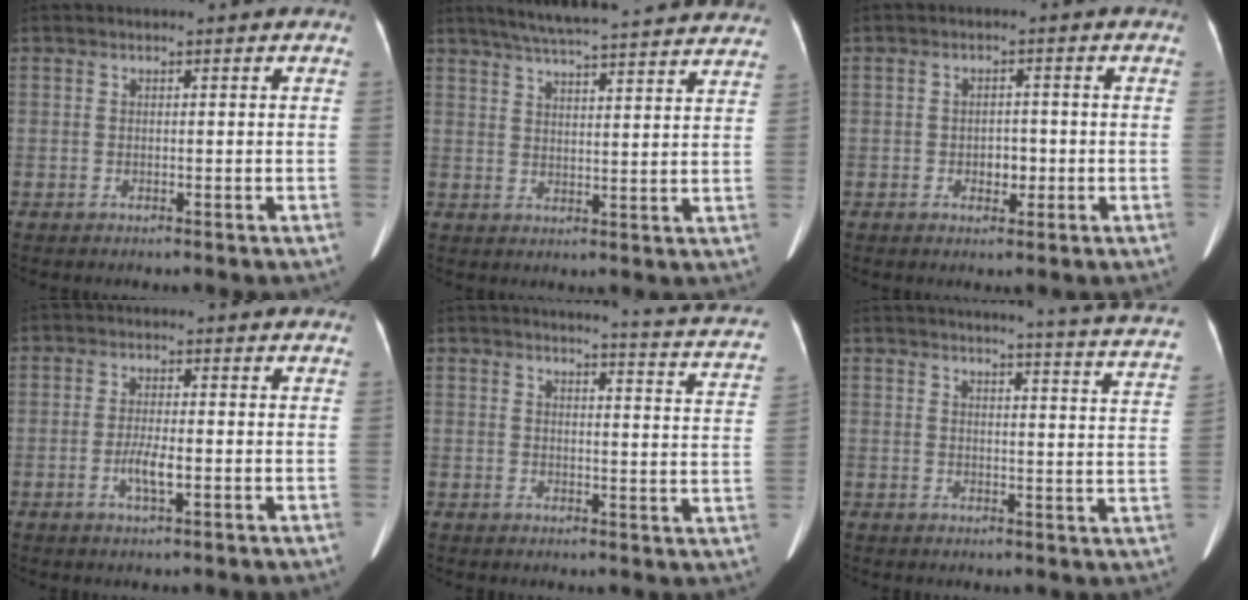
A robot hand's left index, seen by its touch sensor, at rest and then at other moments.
{"total": 26.2, "force": [24.0, 1.6, 10.4], "torque": [-0.164, -0.012, 0.298]}
{"total": 2.4, "force": [-0.7, 1.5, 1.7], "torque": [-0.024, 0.004, -0.005]}
{"total": 3.4, "force": [-1.0, 0.6, 3.2], "torque": [-0.065, -0.002, -0.017]}
{"total": 12.7, "force": [11.9, -0.3, 4.2], "torque": [-0.043, -0.074, 0.108]}
{"total": 18.0, "force": [16.9, -0.9, 6.3], "torque": [-0.081, -0.088, 0.175]}